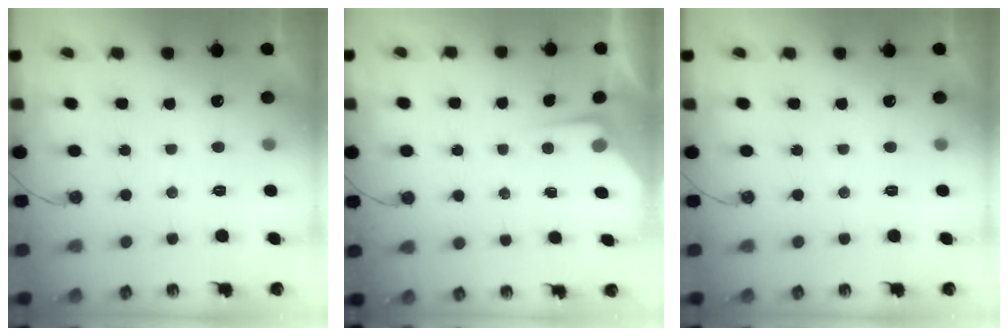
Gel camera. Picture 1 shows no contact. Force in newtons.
{"total": 2.9, "press": 2.9, "slide": 0.5}
{"total": 0.0}